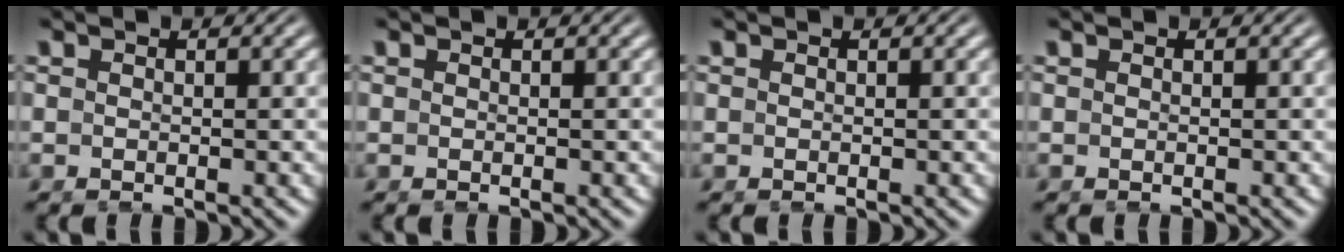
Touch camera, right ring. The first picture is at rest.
{"total": 0.0}
{"total": 0.0}
{"total": 0.0}